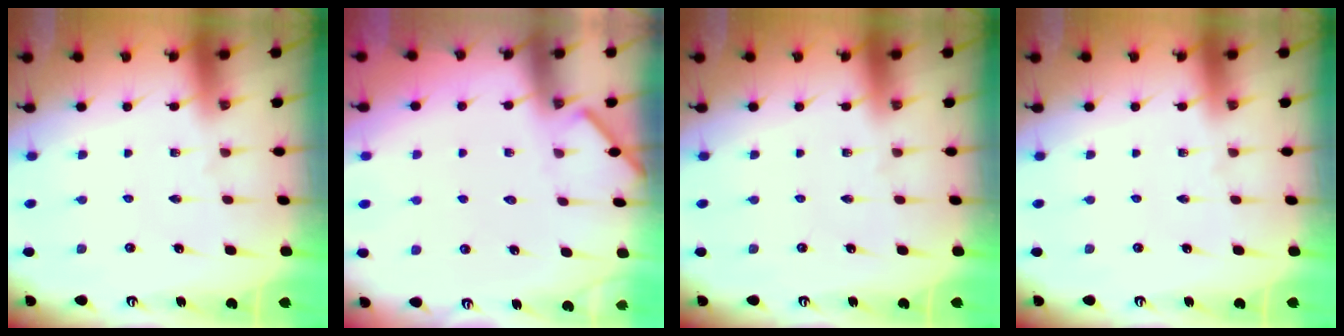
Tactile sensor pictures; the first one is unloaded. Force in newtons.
{"total": 1.7, "press": 1.6, "slide": 0.1}
{"total": 0.0}
{"total": 0.0}